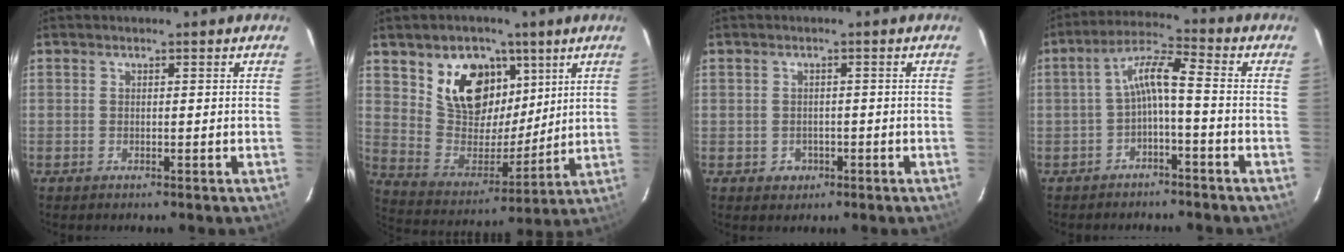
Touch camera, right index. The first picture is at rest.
{"total": 15.8, "force": [8.0, 11.1, 8.0], "torque": [-0.161, 0.018, 0.162]}
{"total": 2.9, "force": [-0.7, 2.8, 0.4], "torque": [-0.010, 0.005, -0.004]}
{"total": 6.0, "force": [-1.8, 0.9, 5.6], "torque": [-0.130, 0.019, -0.033]}